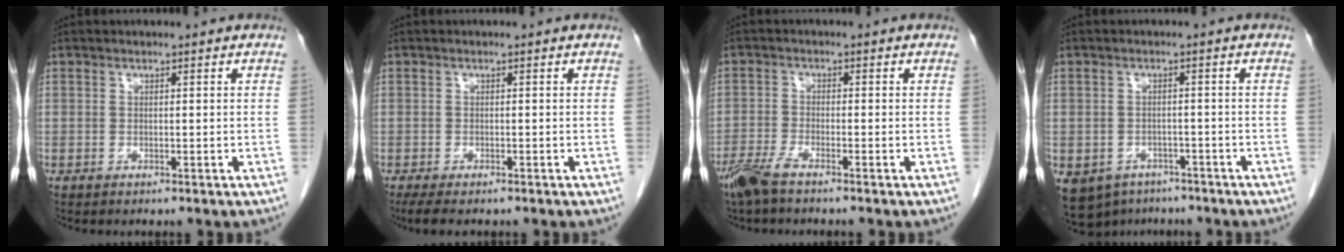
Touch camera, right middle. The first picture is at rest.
{"total": 4.2, "force": [-3.2, 1.3, 2.4], "torque": [-0.038, -0.012, -0.046]}
{"total": 4.2, "force": [-3.3, 0.4, 2.6], "torque": [-0.059, -0.010, -0.071]}
{"total": 9.6, "force": [-6.5, 6.7, 2.3], "torque": [-0.062, -0.003, -0.084]}